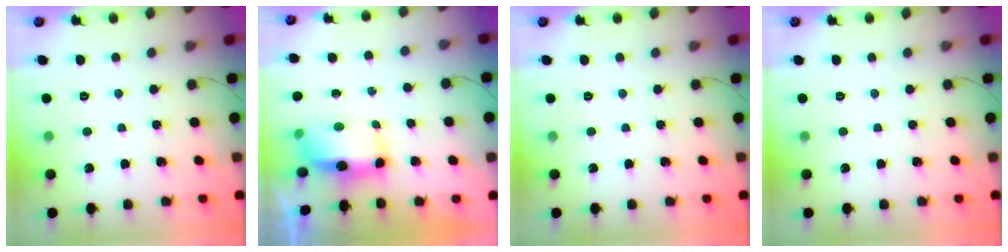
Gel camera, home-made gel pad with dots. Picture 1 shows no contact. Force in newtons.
{"total": 9.1, "press": 8.2, "slide": 4.0}
{"total": 0.0}
{"total": 0.0}